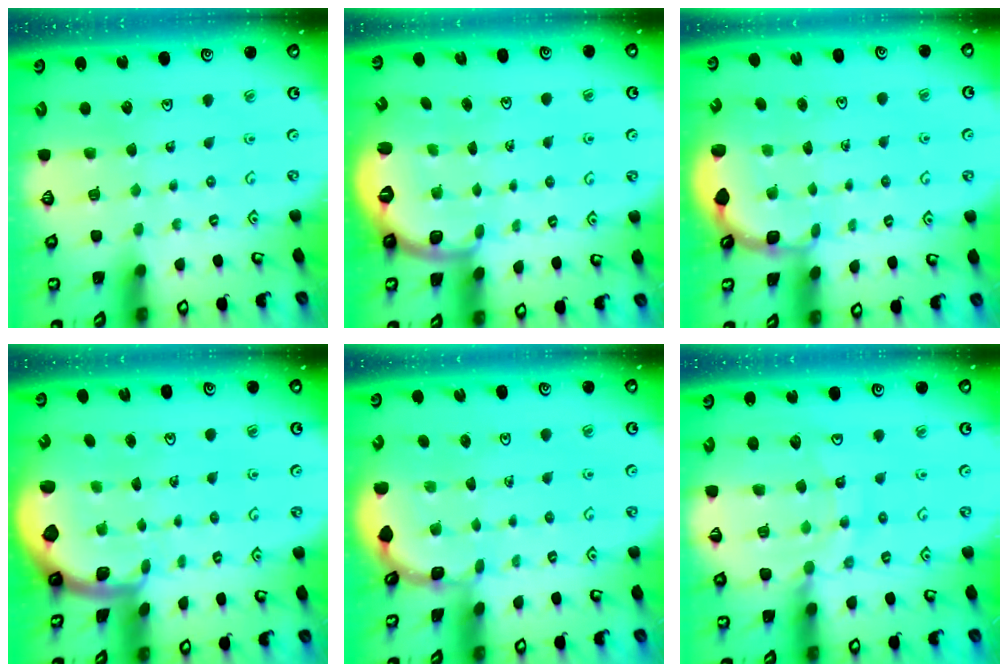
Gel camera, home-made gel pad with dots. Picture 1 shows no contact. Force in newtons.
{"total": 2.8, "press": 1.8, "slide": 2.1}
{"total": 2.5, "press": 1.9, "slide": 1.6}
{"total": 1.1, "press": 1.0, "slide": 0.3}
{"total": 1.6, "press": 1.6, "slide": 0.1}
{"total": 12.4, "press": 12.3, "slide": 1.7}